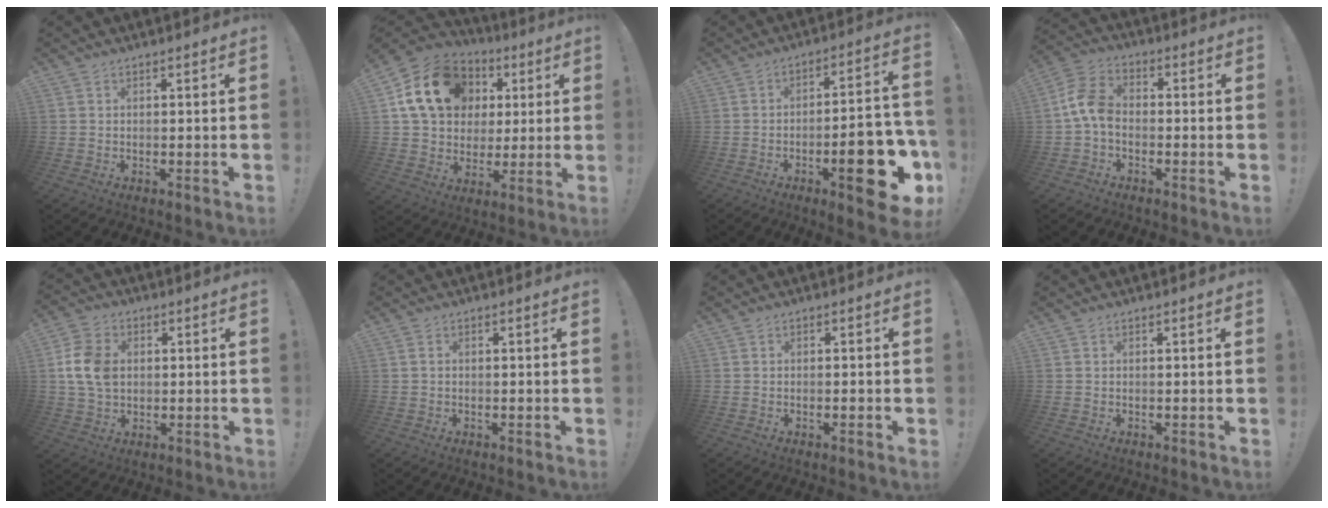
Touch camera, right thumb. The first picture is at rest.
{"total": 19.3, "force": [6.7, 15.1, 9.9], "torque": [-0.145, -0.014, 0.142]}
{"total": 18.9, "force": [-7.7, 5.5, 16.3], "torque": [-0.198, 0.038, -0.107]}
{"total": 9.6, "force": [-1.5, 6.5, 7.0], "torque": [-0.138, 0.015, -0.021]}
{"total": 11.3, "force": [1.1, 8.6, 7.1], "torque": [-0.137, 0.009, 0.024]}
{"total": 0.7, "force": [0.1, 0.2, 0.6], "torque": [-0.016, 0.004, 0.001]}
{"total": 1.2, "force": [-0.8, -0.3, 0.8], "torque": [-0.019, 0.002, -0.013]}
{"total": 0.0}